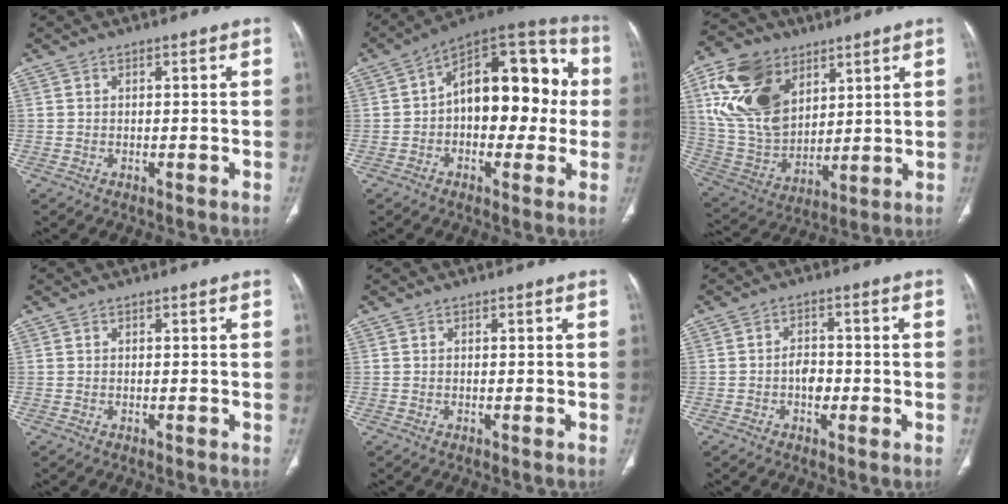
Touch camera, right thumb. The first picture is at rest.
{"total": 19.6, "force": [0.9, 11.5, 15.8], "torque": [-0.177, 0.048, 0.004]}
{"total": 19.9, "force": [8.2, 13.3, 12.4], "torque": [-0.223, -0.021, 0.167]}
{"total": 0.0}
{"total": 0.0}
{"total": 3.9, "force": [-0.8, 2.5, 2.9], "torque": [-0.032, 0.009, -0.017]}